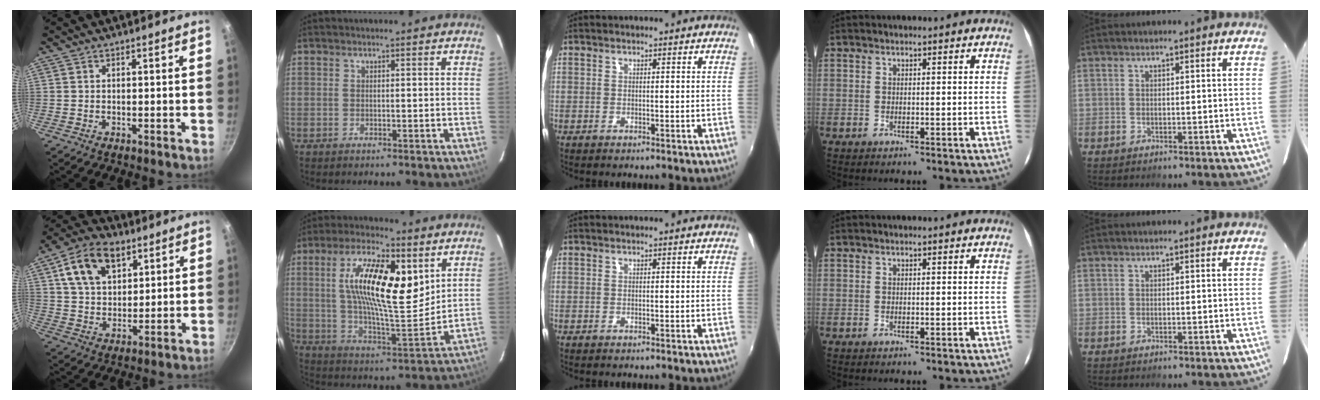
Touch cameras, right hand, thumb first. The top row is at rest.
{"thumb": {"total": 13.7, "force": [6.2, 8.7, 8.6], "torque": [-0.128, -0.010, 0.104]}, "index": {"total": 19.7, "force": [6.8, 6.5, 17.3], "torque": [-0.305, 0.006, 0.116]}}